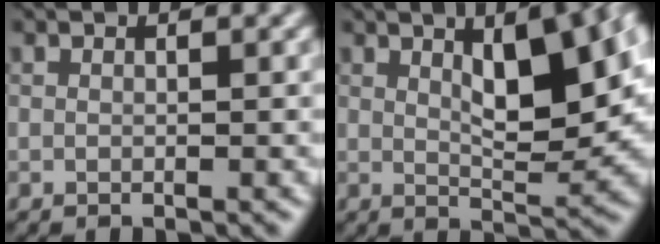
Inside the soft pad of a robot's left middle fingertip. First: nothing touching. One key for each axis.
{"total": 9.5, "fx": 2.7, "fy": 3.5, "fz": 8.4, "tx": -0.111, "ty": 0.013, "tz": 0.039}